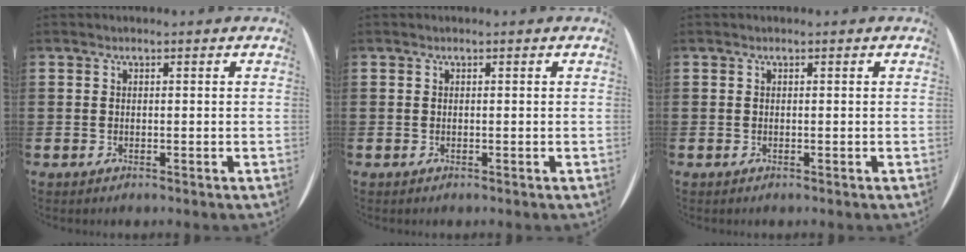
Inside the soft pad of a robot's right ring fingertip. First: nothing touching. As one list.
[{"total": 0.0}, {"total": 0.0}]